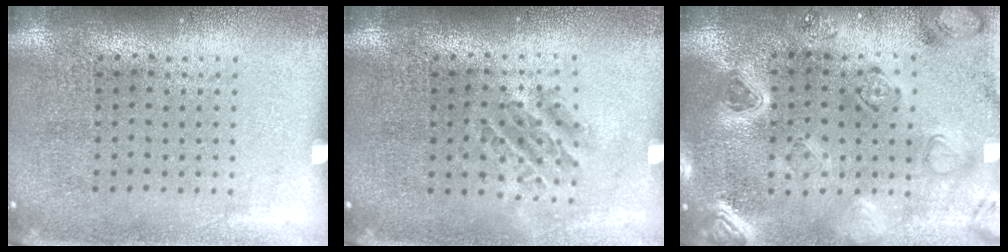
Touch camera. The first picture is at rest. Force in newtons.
{"total": 1.1, "press": 1.0, "slide": 0.5}
{"total": 2.2, "press": 2.2, "slide": 0.4}